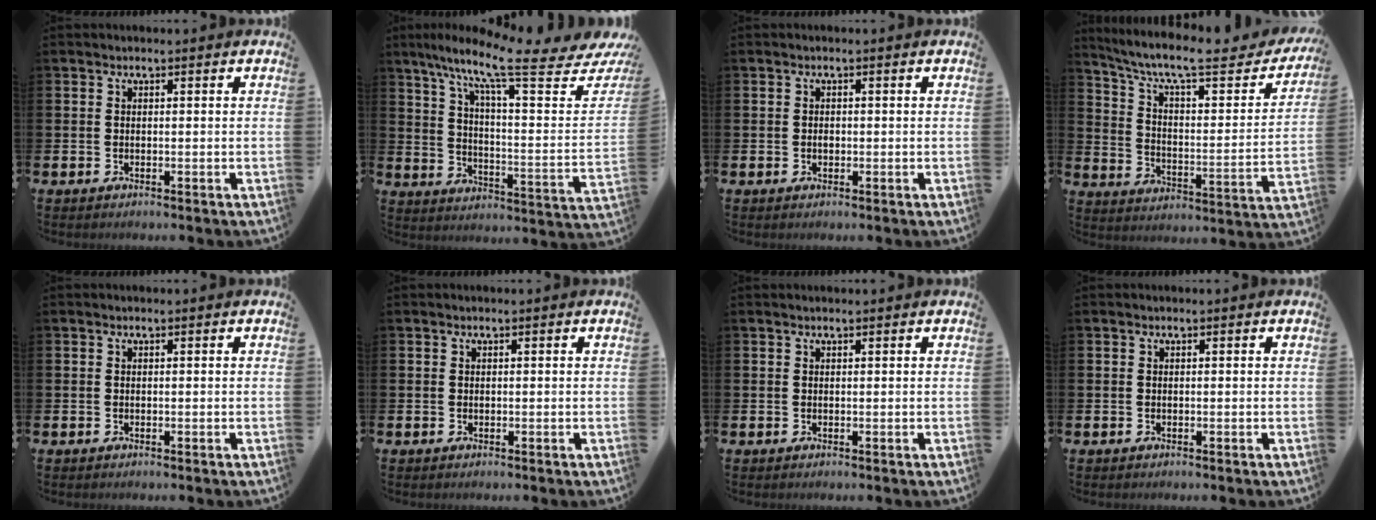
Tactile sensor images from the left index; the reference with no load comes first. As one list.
[{"total": 11.9, "force": [9.0, 1.8, 7.5], "torque": [-0.142, -0.078, 0.136]}, {"total": 0.8, "force": [-0.1, 0.6, 0.6], "torque": [-0.004, 0.001, -0.005]}, {"total": 9.0, "force": [7.3, 2.1, 4.8], "torque": [-0.112, -0.053, 0.115]}, {"total": 0.0}, {"total": 0.0}, {"total": 0.0}, {"total": 0.0}]